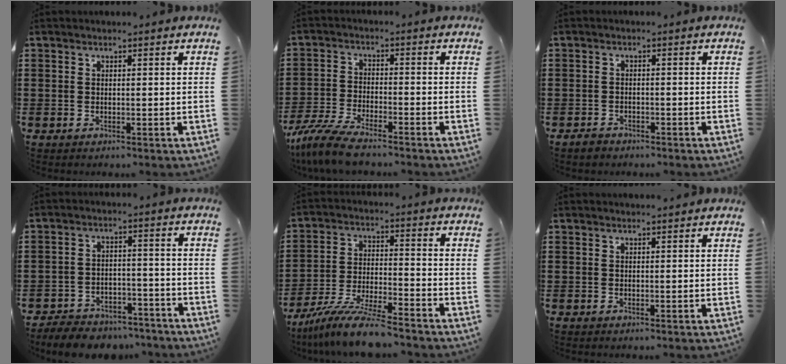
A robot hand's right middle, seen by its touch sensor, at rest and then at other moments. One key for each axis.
{"total": 6.4, "fx": -5.7, "fy": 0.7, "fz": 2.8, "tx": -0.084, "ty": -0.017, "tz": -0.116}
{"total": 1.4, "fx": -1.2, "fy": 0.6, "fz": 0.0, "tx": -0.006, "ty": 0.000, "tz": -0.027}
{"total": 5.9, "fx": -5.7, "fy": 1.4, "fz": 0.5, "tx": -0.016, "ty": 0.011, "tz": -0.116}
{"total": 9.7, "fx": -8.7, "fy": 0.6, "fz": 4.3, "tx": -0.087, "ty": 0.006, "tz": -0.171}
{"total": 0.7, "fx": 0.7, "fy": -0.1, "fz": 0.0, "tx": 0.000, "ty": -0.002, "tz": 0.014}